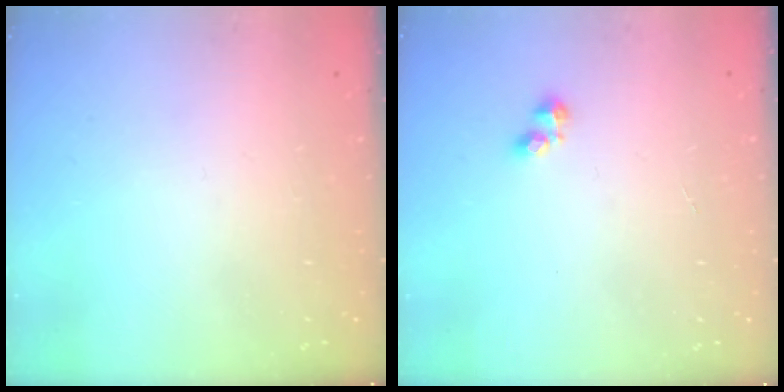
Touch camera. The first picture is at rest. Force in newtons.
{"total": 2.4, "press": 2.3, "slide": 0.5}